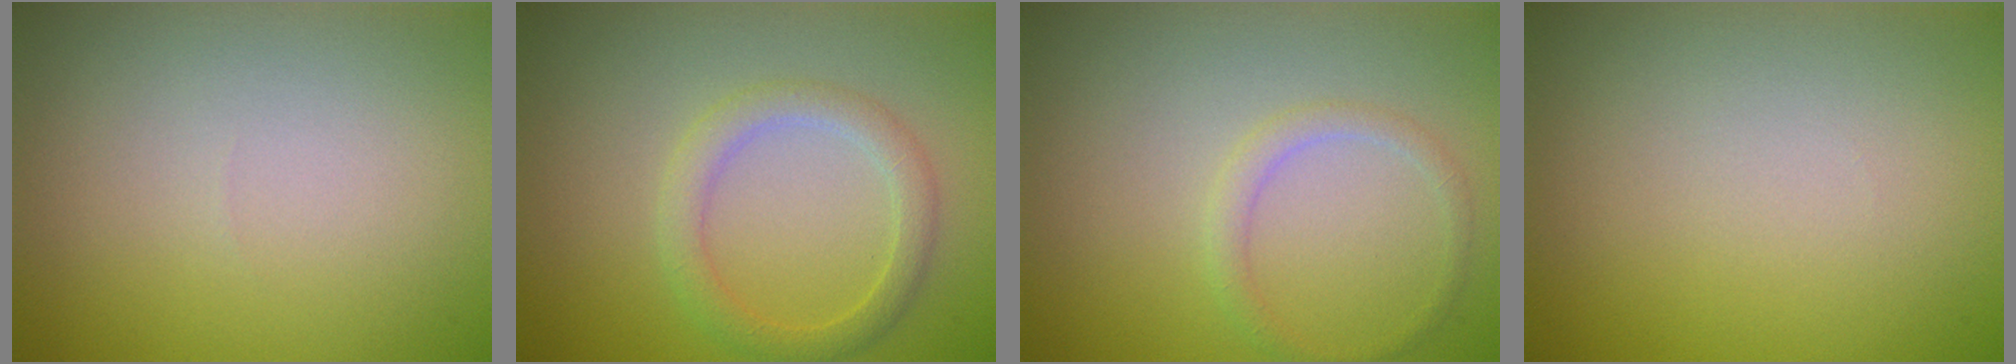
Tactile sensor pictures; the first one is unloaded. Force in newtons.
{"total": 2.6, "press": 2.6, "slide": 0.2}
{"total": 1.3, "press": 1.3, "slide": 0.1}
{"total": 0.0}